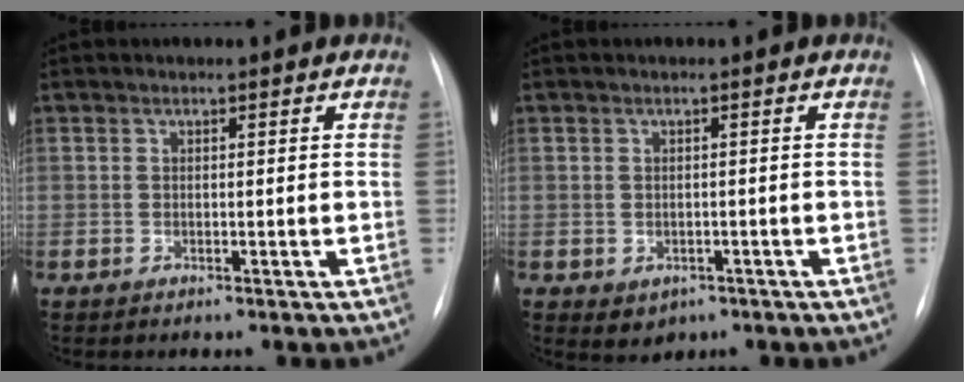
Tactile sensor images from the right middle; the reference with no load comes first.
{"total": 2.6, "force": [-1.1, 2.1, 1.1], "torque": [-0.012, 0.001, -0.003]}